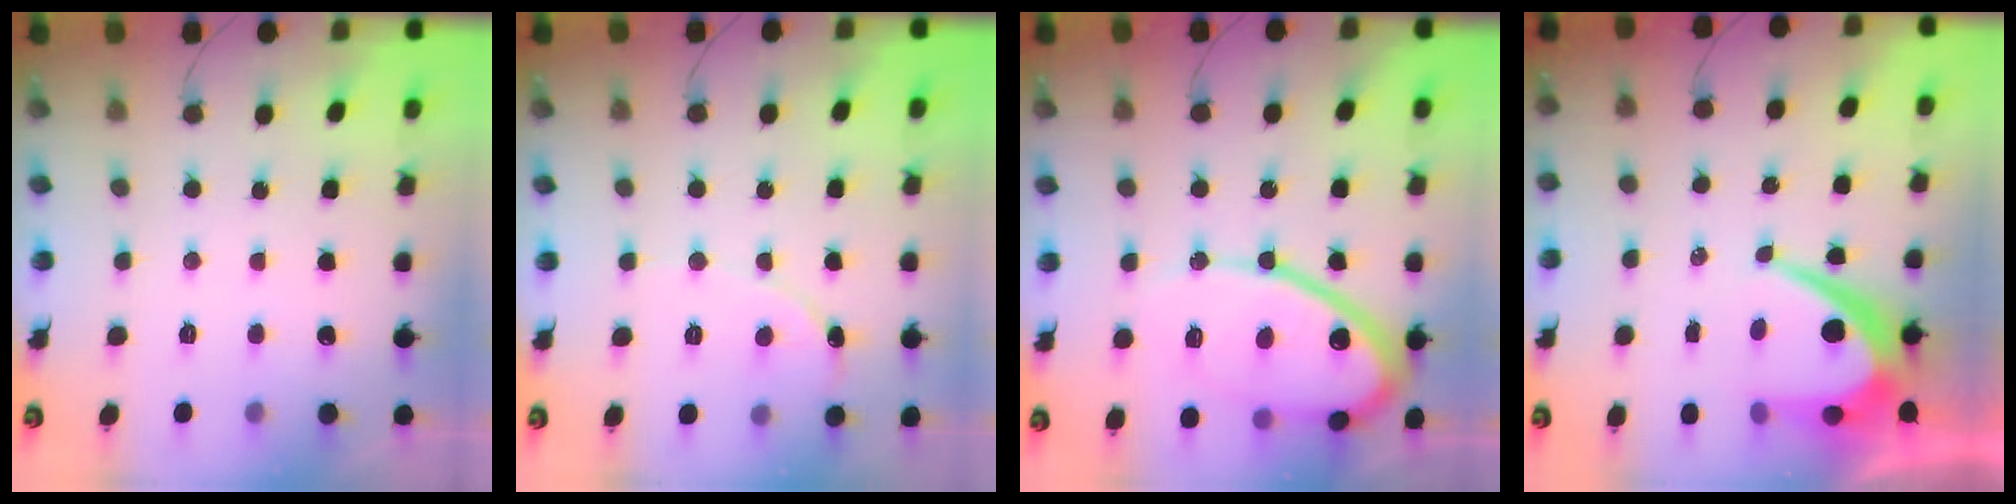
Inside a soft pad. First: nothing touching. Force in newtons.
{"total": 2.1, "press": 2.1, "slide": 0.2}
{"total": 15.1, "press": 15.0, "slide": 1.4}
{"total": 11.5, "press": 11.4, "slide": 0.9}